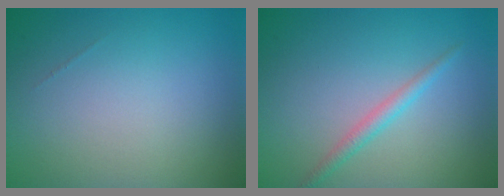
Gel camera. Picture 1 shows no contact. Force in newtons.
{"total": 1.6, "press": 1.6, "slide": 0.1}